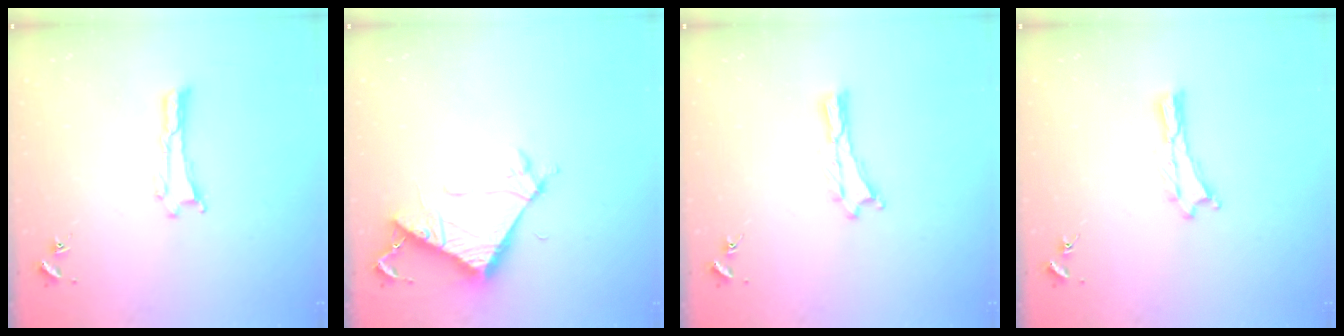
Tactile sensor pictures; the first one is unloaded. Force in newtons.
{"total": 6.9, "press": 6.9, "slide": 0.4}
{"total": 0.0}
{"total": 0.0}